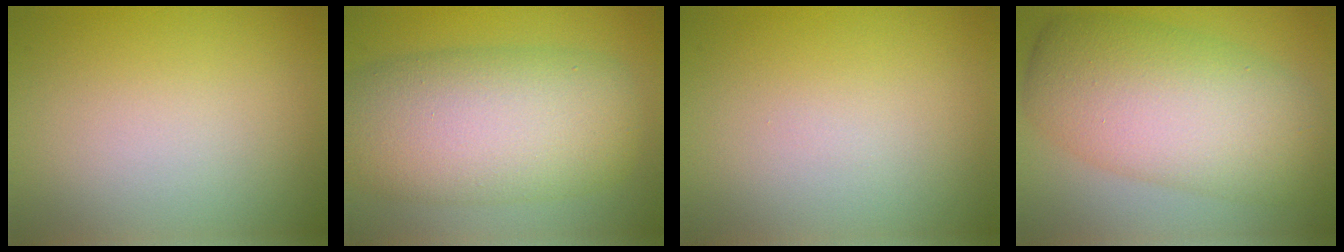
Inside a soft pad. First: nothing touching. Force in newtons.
{"total": 10.7, "press": 10.7, "slide": 0.4}
{"total": 0.0}
{"total": 10.0, "press": 10.0, "slide": 0.2}